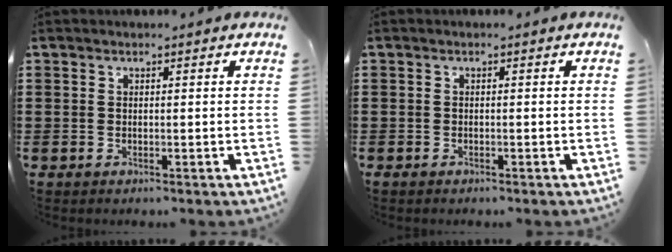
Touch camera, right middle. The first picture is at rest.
{"total": 0.5, "force": [-0.5, 0.2, 0.2], "torque": [-0.005, -0.001, -0.009]}